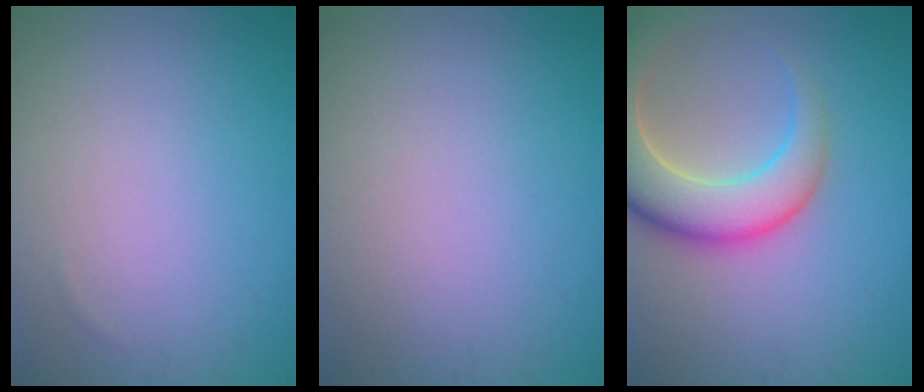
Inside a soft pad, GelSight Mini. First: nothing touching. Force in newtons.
{"total": 0.0}
{"total": 8.4, "press": 8.3, "slide": 0.9}